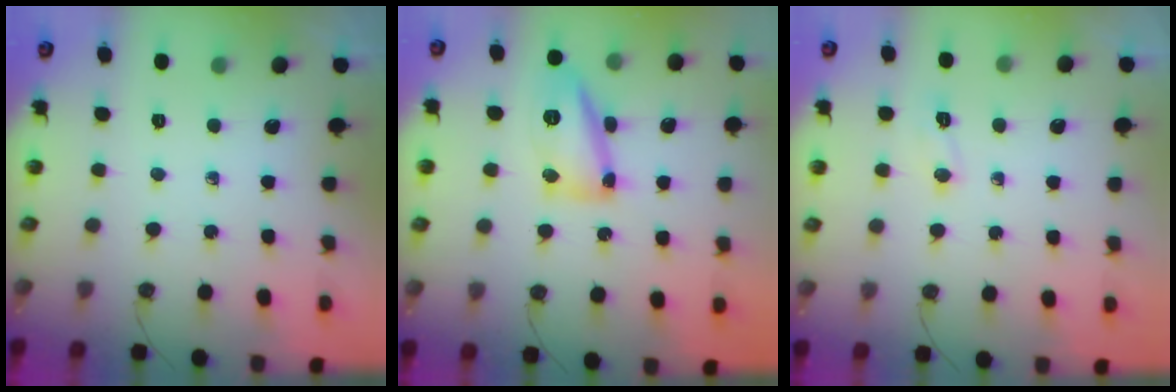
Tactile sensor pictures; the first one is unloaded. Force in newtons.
{"total": 14.1, "press": 13.9, "slide": 2.4}
{"total": 14.3, "press": 4.9, "slide": 13.4}